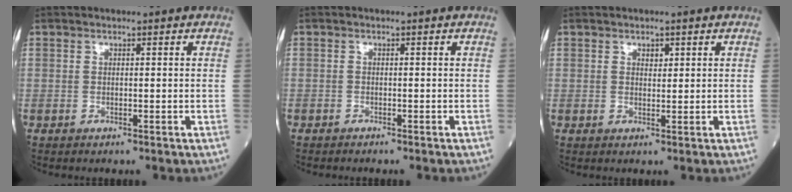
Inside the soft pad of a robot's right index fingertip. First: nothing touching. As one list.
[{"total": 0.6, "force": [-0.6, 0.2, 0.1], "torque": [-0.010, -0.001, -0.011]}, {"total": 1.2, "force": [0.7, 0.6, 0.7], "torque": [-0.008, -0.002, 0.010]}]